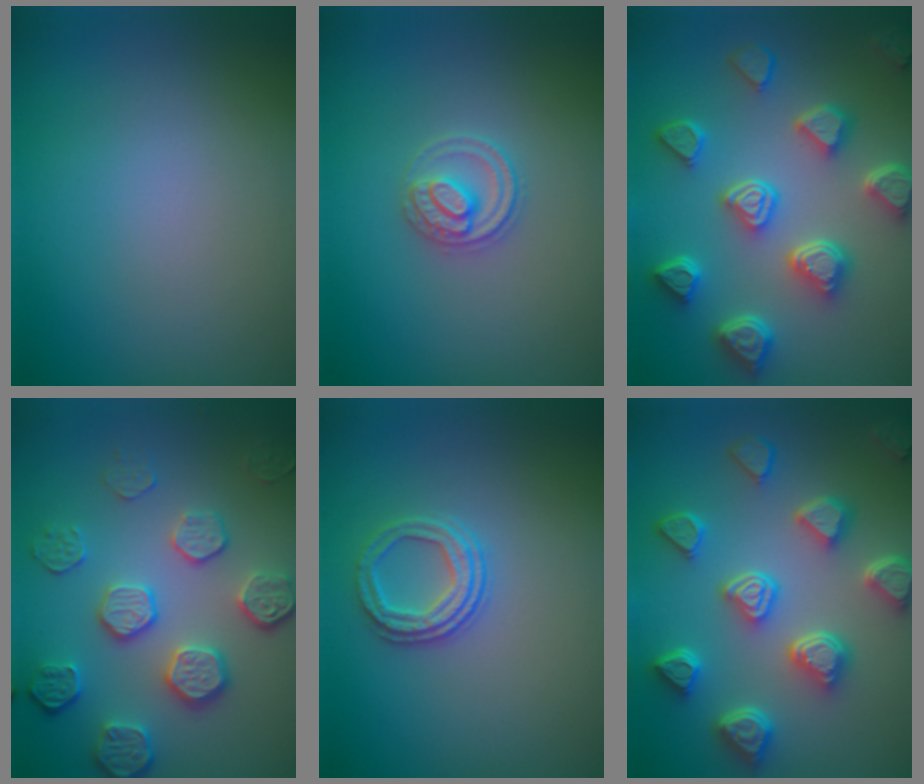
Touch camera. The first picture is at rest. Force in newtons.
{"total": 2.5, "press": 2.4, "slide": 0.3}
{"total": 7.2, "press": 5.8, "slide": 4.2}
{"total": 5.1, "press": 4.1, "slide": 3.0}
{"total": 2.7, "press": 2.4, "slide": 1.2}
{"total": 7.2, "press": 5.8, "slide": 4.2}